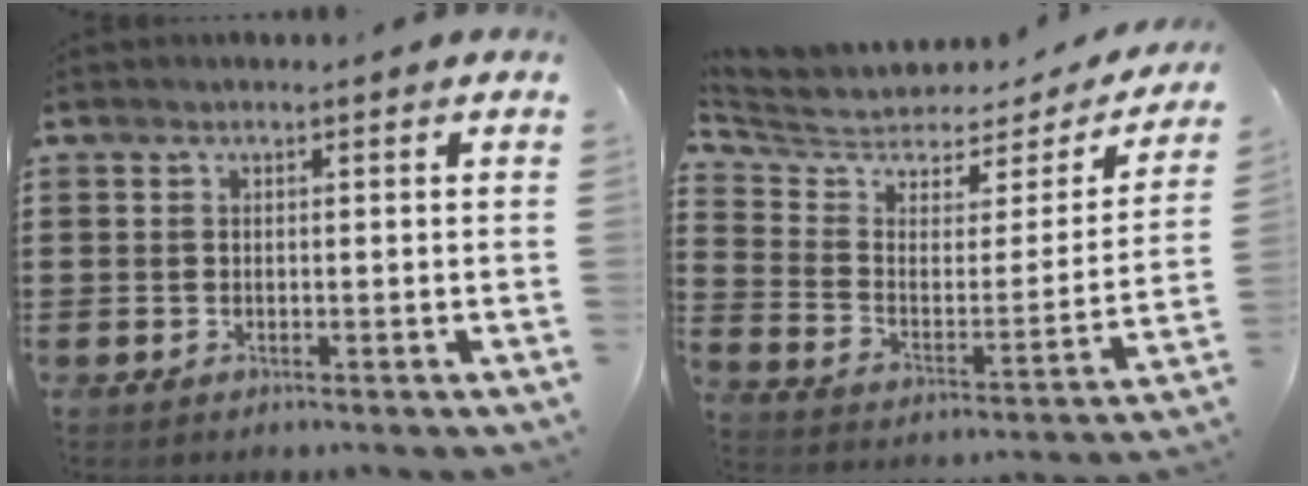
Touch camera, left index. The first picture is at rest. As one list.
[{"total": 4.4, "force": [3.7, 2.1, 0.8], "torque": [-0.047, -0.034, 0.059]}]